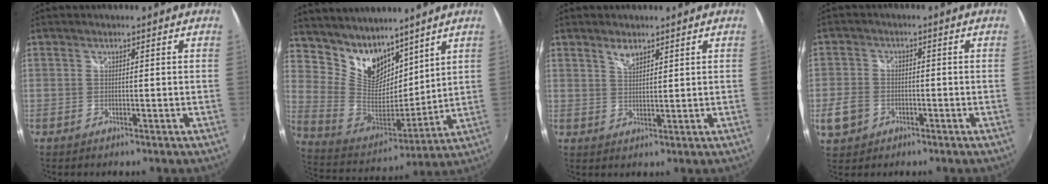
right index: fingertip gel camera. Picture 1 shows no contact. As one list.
[{"total": 15.8, "force": [11.5, 9.2, 5.8], "torque": [-0.143, 0.008, 0.230]}, {"total": 2.7, "force": [2.0, 1.1, 1.5], "torque": [-0.024, 0.000, 0.036]}, {"total": 6.4, "force": [-2.5, 5.2, 2.8], "torque": [-0.079, 0.004, -0.044]}]